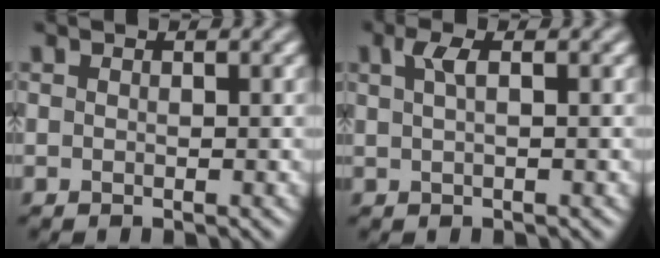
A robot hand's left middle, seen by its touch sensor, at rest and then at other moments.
{"total": 1.6, "force": [0.7, 0.3, 1.4], "torque": [-0.026, 0.011, 0.014]}